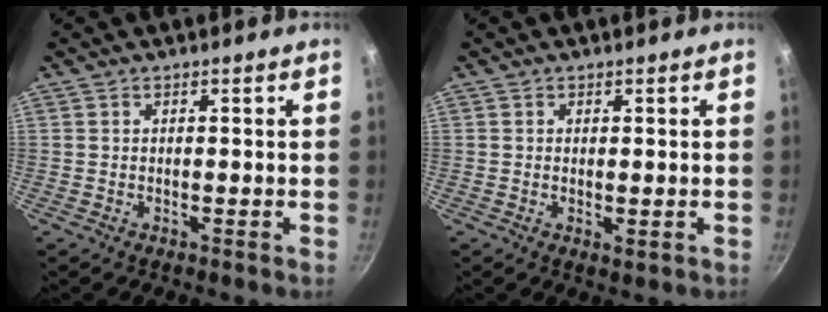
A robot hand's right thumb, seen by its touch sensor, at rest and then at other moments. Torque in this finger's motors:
{"motor_torque": [-0.40, -0.41, -0.17, -0.20, 0.01]}